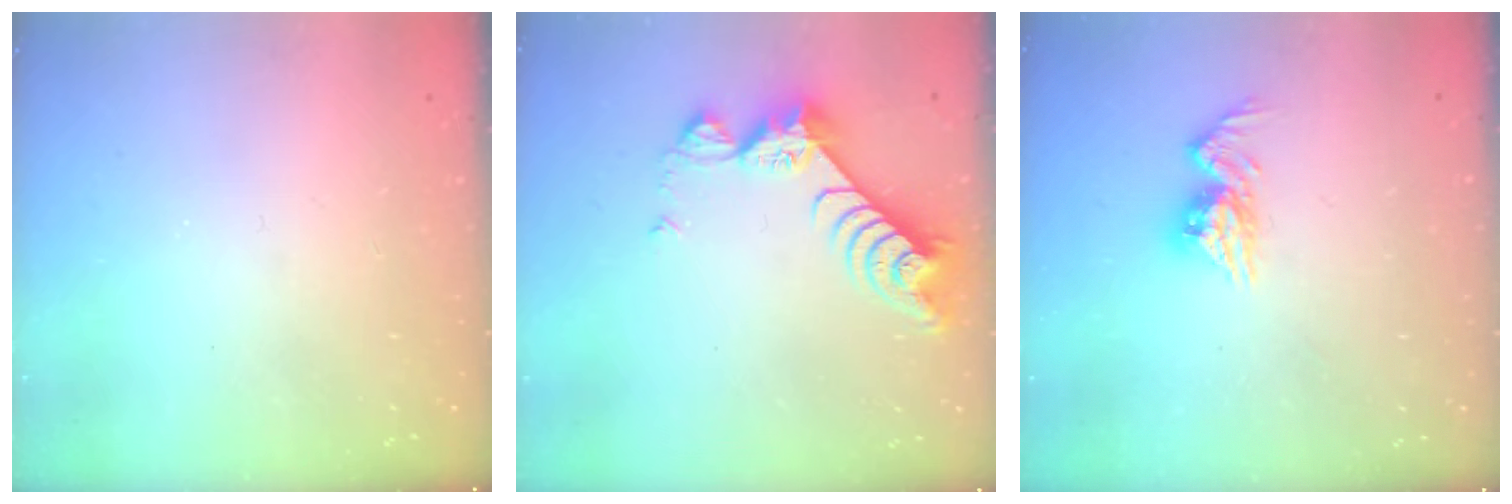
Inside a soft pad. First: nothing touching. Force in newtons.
{"total": 9.1, "press": 9.1, "slide": 0.6}
{"total": 9.8, "press": 9.8, "slide": 0.8}